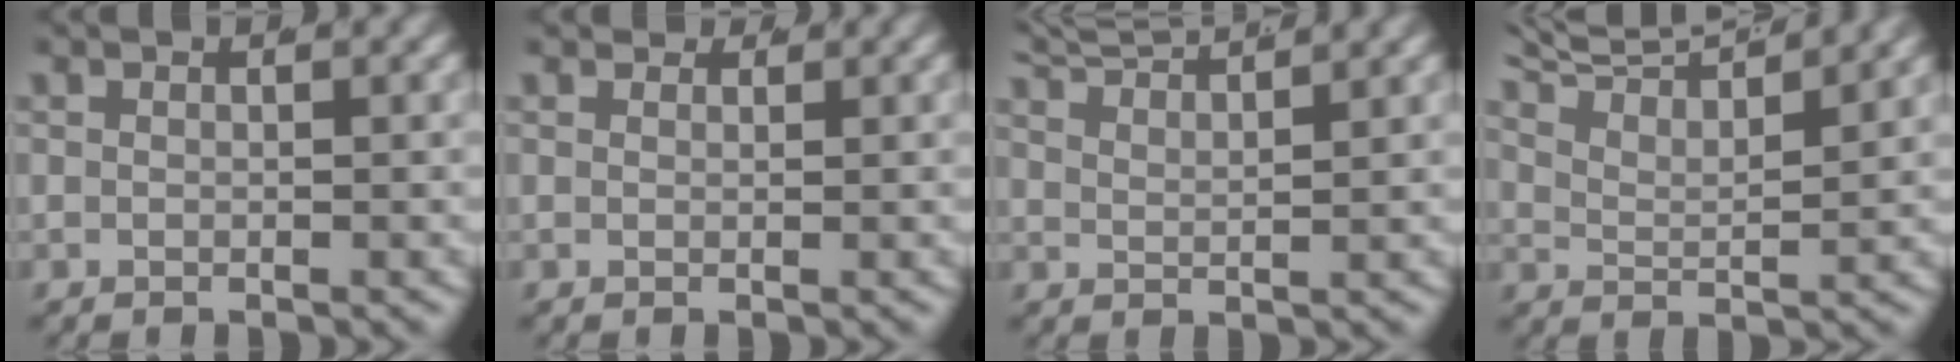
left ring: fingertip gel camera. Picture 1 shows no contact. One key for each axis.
{"total": 0.8, "fx": 0.8, "fy": 0.1, "fz": 0.1, "tx": 0.003, "ty": -0.007, "tz": 0.016}
{"total": 5.3, "fx": 4.9, "fy": 0.6, "fz": 1.8, "tx": -0.036, "ty": 0.007, "tz": 0.087}
{"total": 7.1, "fx": 5.8, "fy": 2.6, "fz": 3.2, "tx": -0.067, "ty": 0.015, "tz": 0.088}